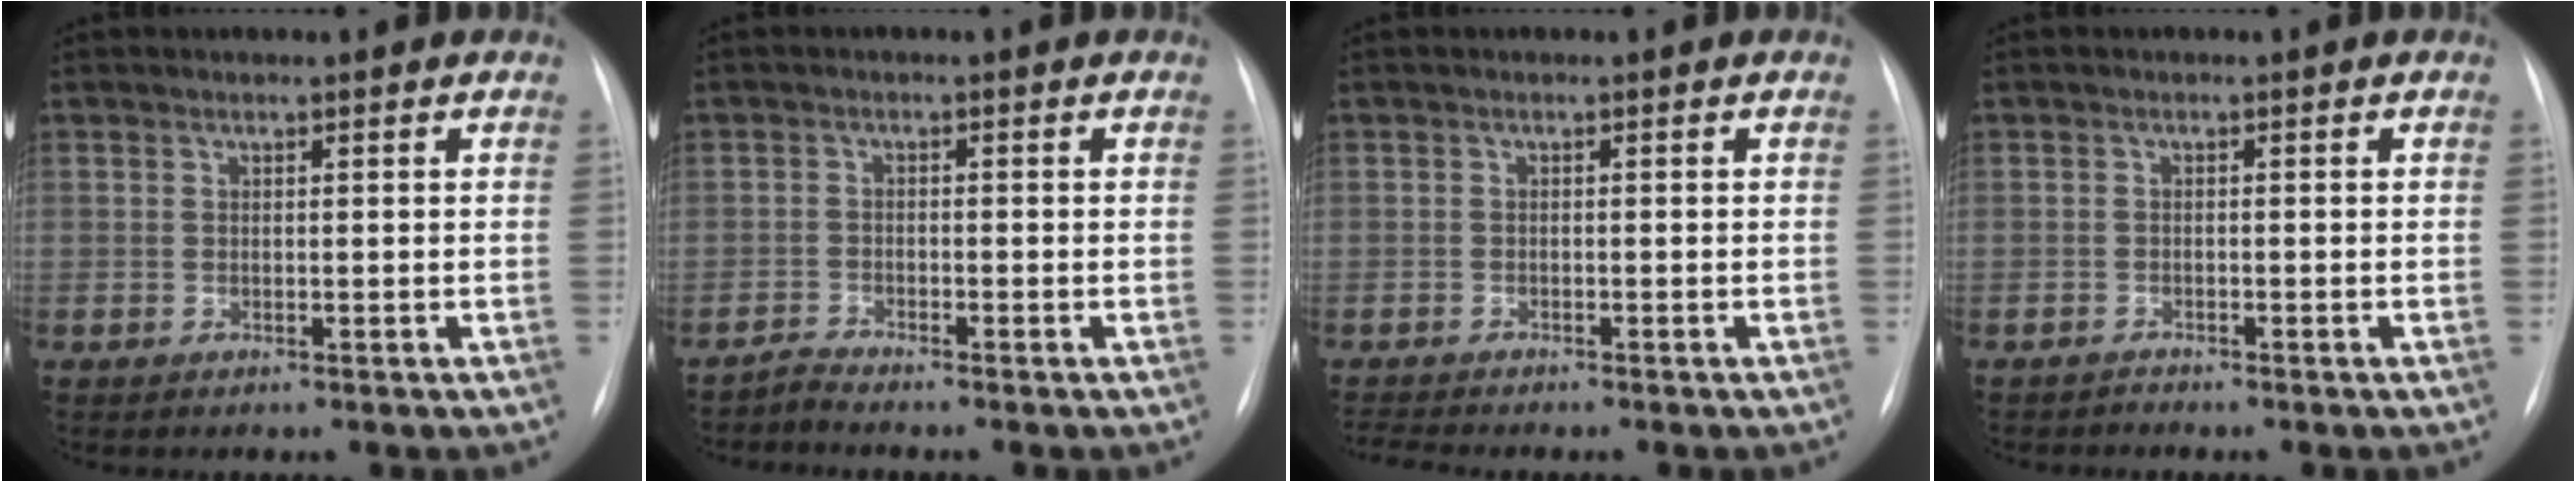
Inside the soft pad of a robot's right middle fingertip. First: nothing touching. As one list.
[{"total": 1.7, "force": [-1.5, -0.5, -0.4], "torque": [0.006, -0.014, -0.031]}, {"total": 2.8, "force": [-2.7, -0.2, 0.8], "torque": [-0.018, -0.010, -0.041]}, {"total": 0.8, "force": [-0.7, -0.1, -0.3], "torque": [-0.001, -0.007, -0.012]}]